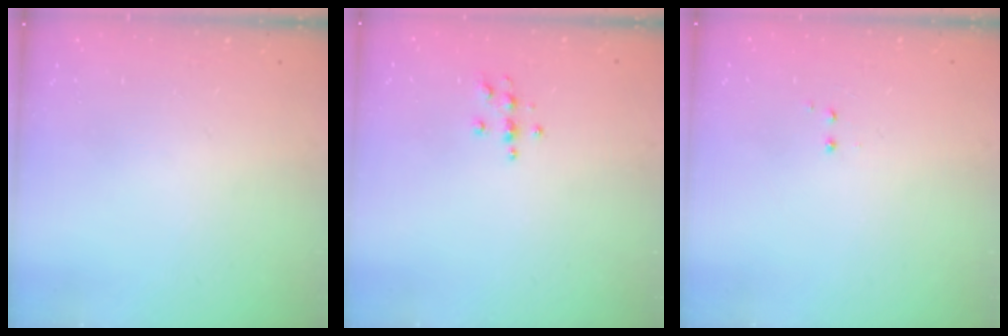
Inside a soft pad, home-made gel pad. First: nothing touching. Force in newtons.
{"total": 4.8, "press": 4.7, "slide": 0.6}
{"total": 1.2, "press": 1.1, "slide": 0.6}